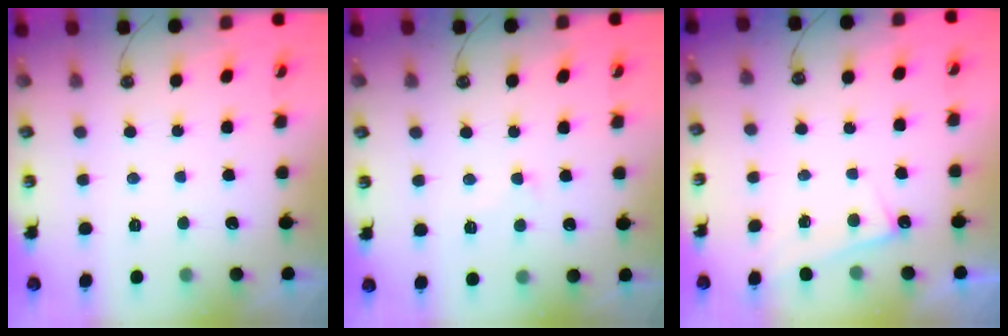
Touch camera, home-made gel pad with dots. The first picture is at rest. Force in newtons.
{"total": 1.1, "press": 0.7, "slide": 0.8}
{"total": 2.5, "press": 2.5, "slide": 0.3}